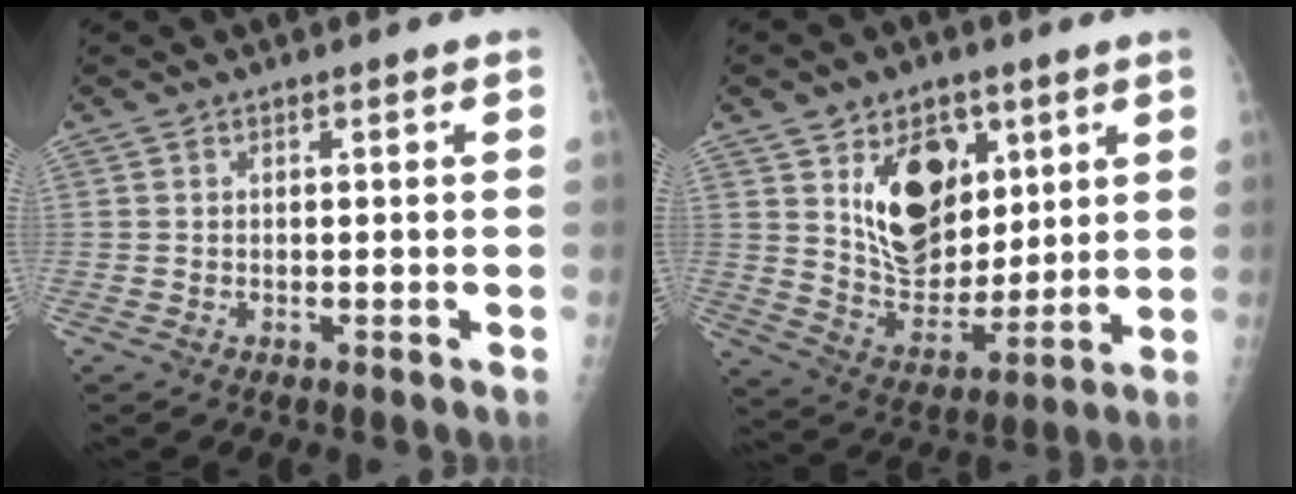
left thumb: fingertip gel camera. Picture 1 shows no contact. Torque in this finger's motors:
{"motor_torque": [0.38, 0.37, 0.84, -0.26, 0.21]}